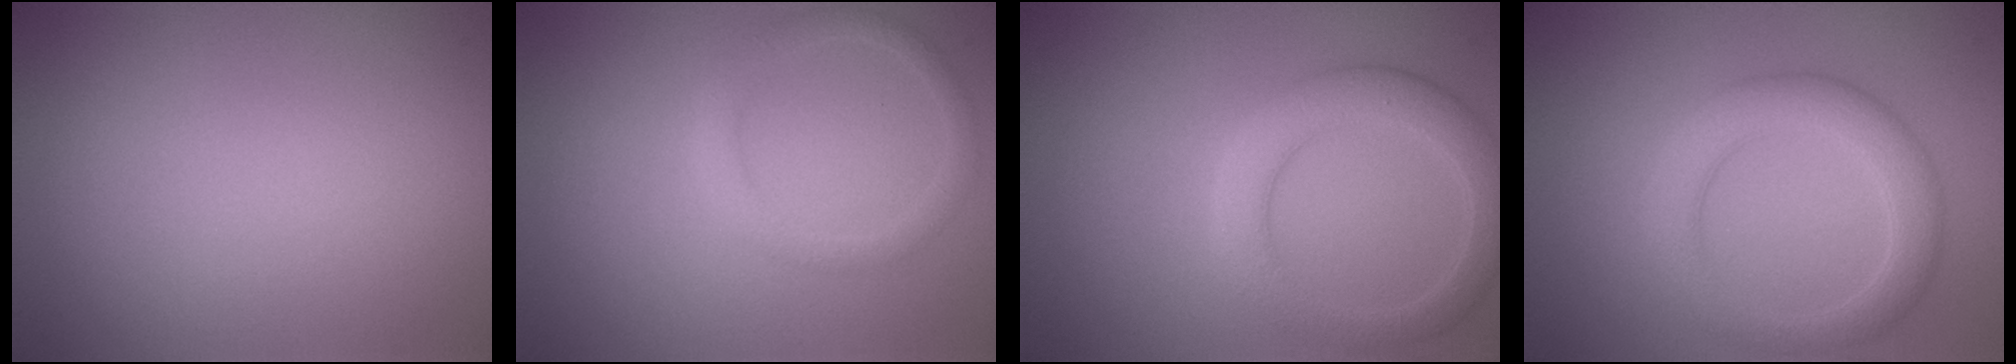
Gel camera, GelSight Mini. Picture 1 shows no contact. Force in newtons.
{"total": 1.7, "press": 1.7, "slide": 0.1}
{"total": 3.9, "press": 3.8, "slide": 0.2}
{"total": 4.3, "press": 4.3, "slide": 0.0}